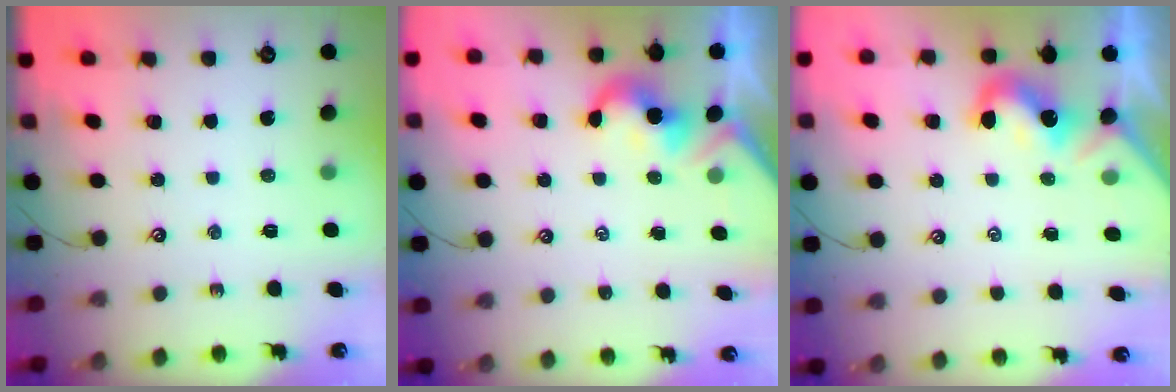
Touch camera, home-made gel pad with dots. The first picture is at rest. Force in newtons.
{"total": 2.0, "press": 1.9, "slide": 0.5}
{"total": 0.8, "press": 0.7, "slide": 0.5}